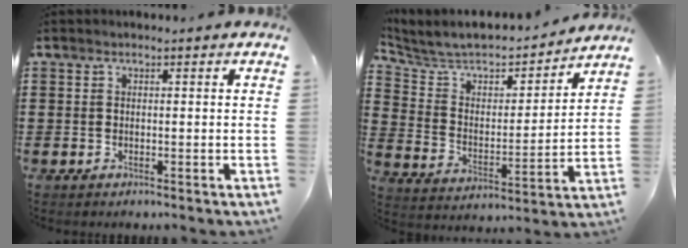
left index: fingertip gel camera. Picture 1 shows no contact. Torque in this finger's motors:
{"motor_torque": [-0.55, 0.71, 0.46, 0.05]}